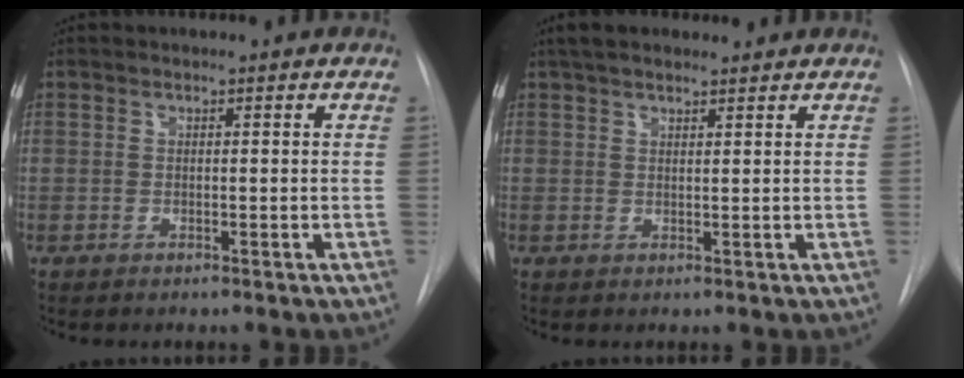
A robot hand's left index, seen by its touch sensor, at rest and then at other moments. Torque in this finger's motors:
{"motor_torque": [0.11, -0.10, -0.17, -0.09]}